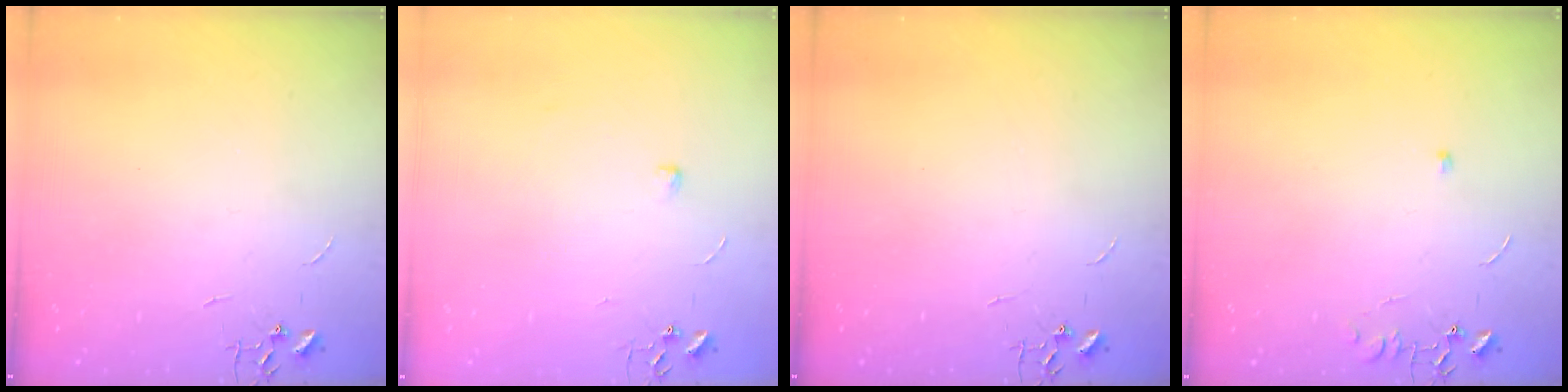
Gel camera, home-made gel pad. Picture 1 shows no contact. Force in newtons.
{"total": 5.2, "press": 5.2, "slide": 0.7}
{"total": 0.0}
{"total": 4.3, "press": 4.3, "slide": 0.6}